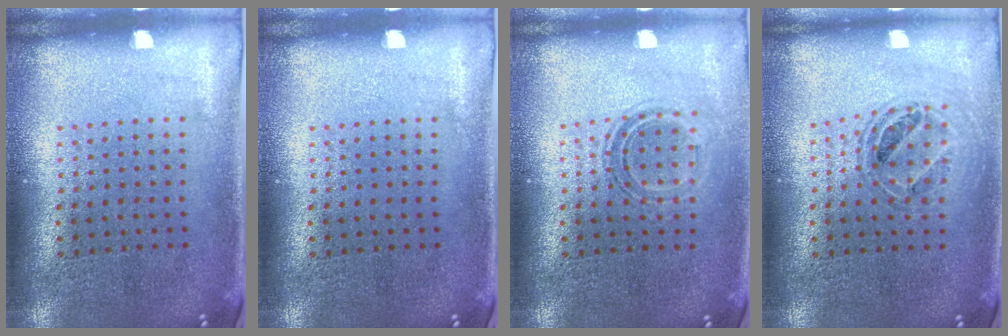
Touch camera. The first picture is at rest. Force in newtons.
{"total": 0.0}
{"total": 1.1, "press": 1.0, "slide": 0.5}
{"total": 0.8, "press": 0.7, "slide": 0.2}